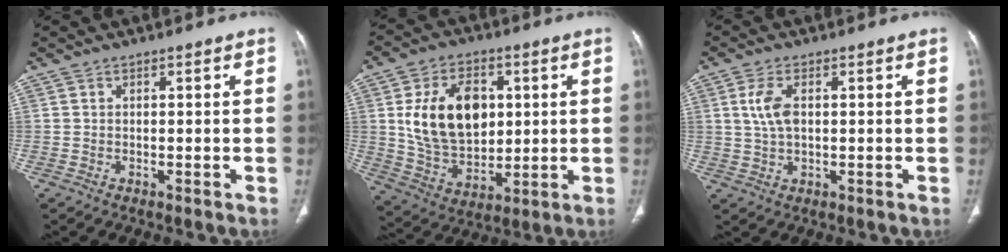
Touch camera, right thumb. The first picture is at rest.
{"total": 17.2, "force": [3.2, 11.7, 12.2], "torque": [-0.170, -0.010, 0.067]}
{"total": 5.3, "force": [1.1, 2.8, 4.4], "torque": [-0.097, 0.002, 0.020]}